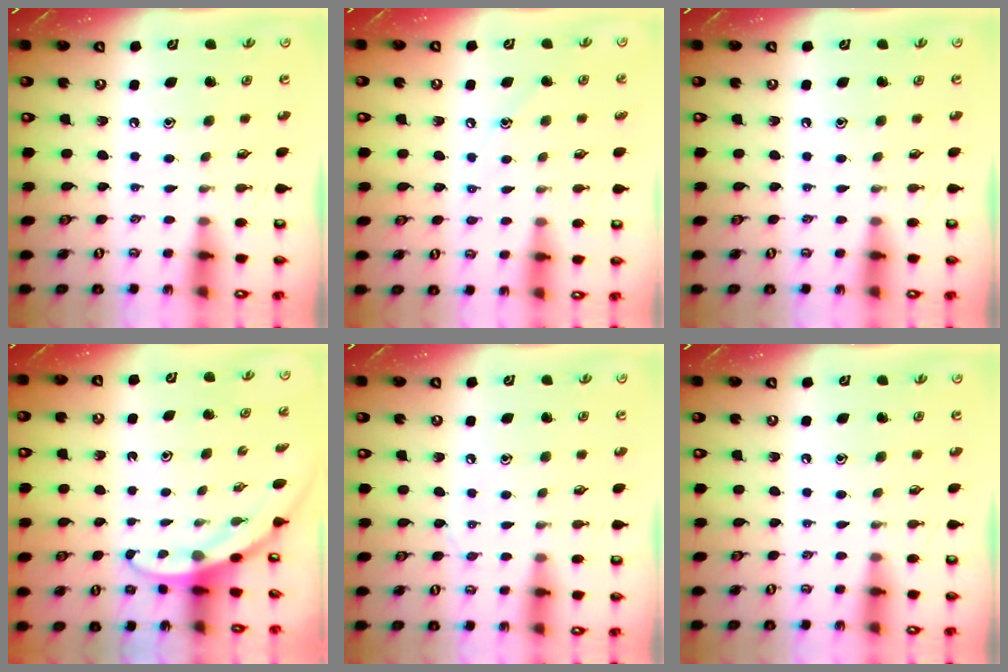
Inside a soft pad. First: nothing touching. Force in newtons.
{"total": 4.8, "press": 4.8, "slide": 0.5}
{"total": 0.0}
{"total": 3.0, "press": 3.0, "slide": 0.1}
{"total": 4.6, "press": 4.5, "slide": 0.6}
{"total": 0.0}